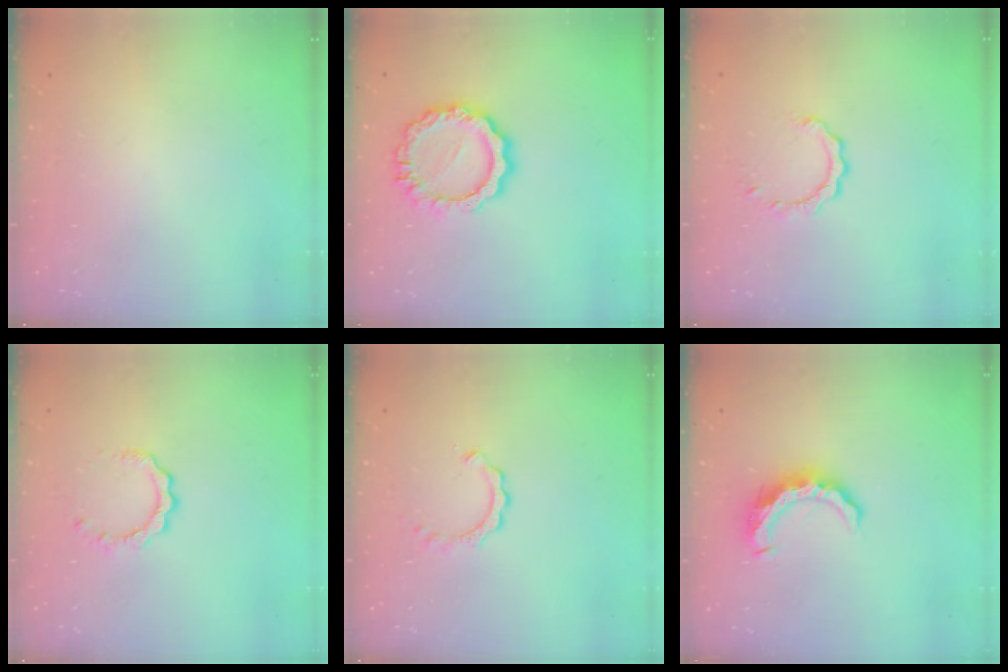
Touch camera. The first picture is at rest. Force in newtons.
{"total": 11.8, "press": 11.7, "slide": 0.9}
{"total": 4.0, "press": 4.0, "slide": 0.4}
{"total": 5.3, "press": 5.3, "slide": 0.5}
{"total": 3.8, "press": 3.8, "slide": 0.1}
{"total": 9.6, "press": 9.6, "slide": 0.6}